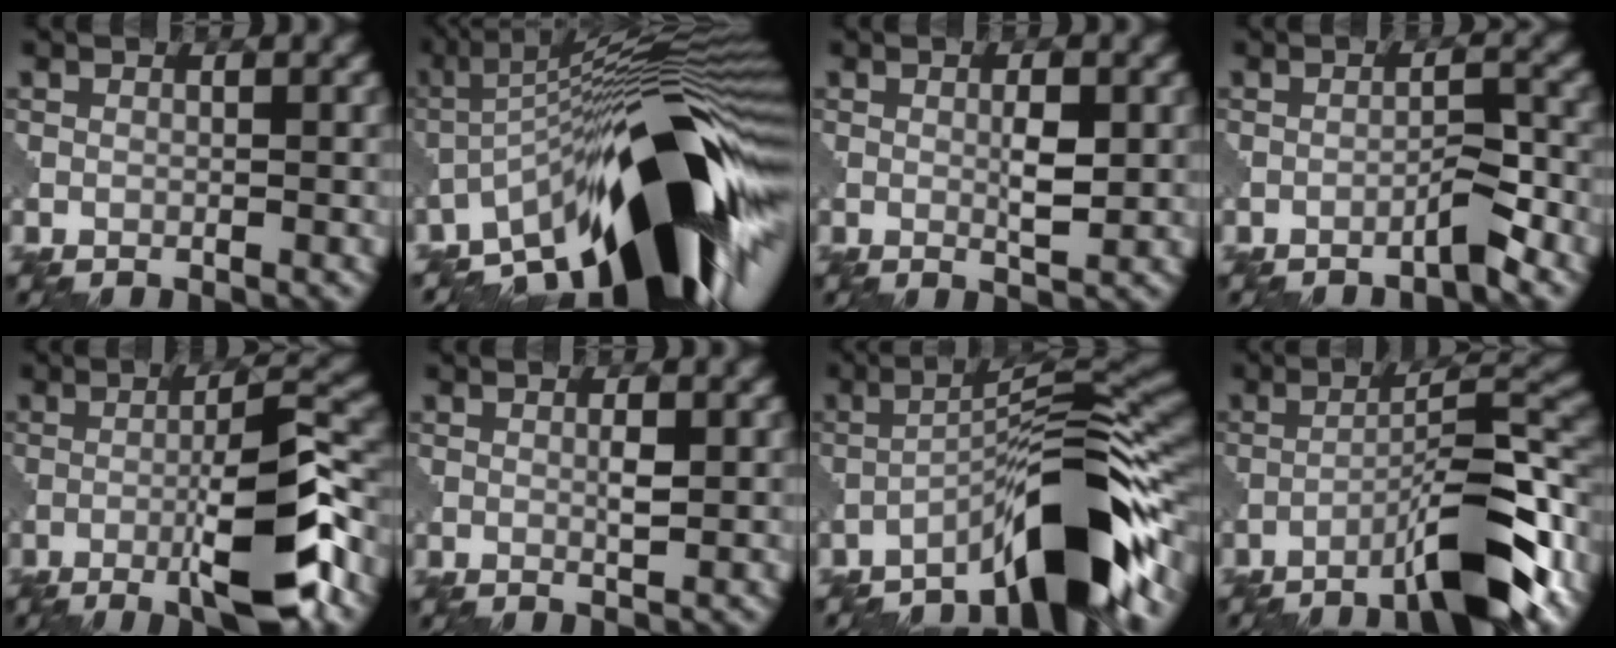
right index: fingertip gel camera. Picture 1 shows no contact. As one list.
[{"total": 17.0, "force": [-7.4, 4.7, 14.5], "torque": [-0.201, 0.031, -0.144]}, {"total": 2.2, "force": [0.7, 0.4, 2.0], "torque": [-0.037, -0.004, 0.016]}, {"total": 1.9, "force": [-1.6, 0.0, 1.1], "torque": [-0.015, 0.010, -0.028]}, {"total": 9.0, "force": [-3.8, 1.7, 8.0], "torque": [-0.121, 0.011, -0.064]}, {"total": 1.2, "force": [0.6, 0.1, 1.0], "torque": [-0.023, -0.001, 0.015]}, {"total": 9.9, "force": [-6.2, 1.5, 7.6], "torque": [-0.110, 0.021, -0.105]}, {"total": 10.0, "force": [-6.2, 1.8, 7.6], "torque": [-0.114, 0.020, -0.102]}]